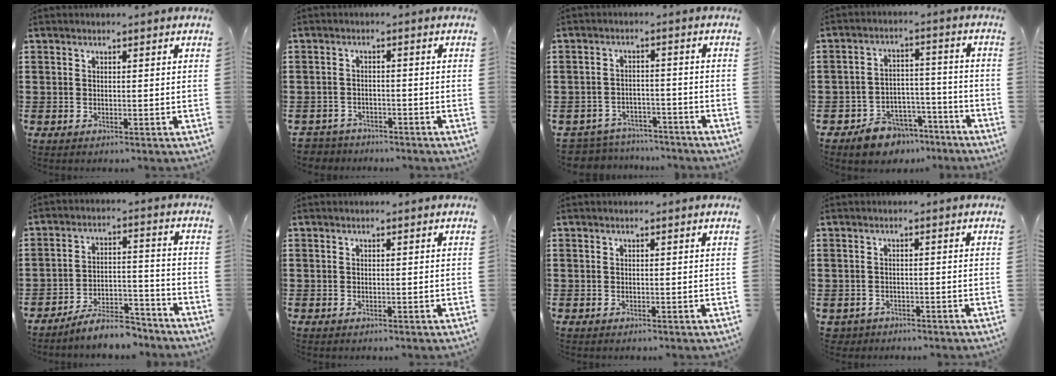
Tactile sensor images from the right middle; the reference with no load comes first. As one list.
[{"total": 2.7, "force": [-2.6, 0.6, -0.3], "torque": [-0.003, 0.000, -0.059]}, {"total": 4.2, "force": [-4.1, 0.7, -0.2], "torque": [-0.012, 0.001, -0.091]}, {"total": 6.2, "force": [-5.6, 2.6, 0.5], "torque": [-0.006, 0.032, -0.109]}, {"total": 6.8, "force": [-6.5, 1.2, 1.9], "torque": [-0.031, 0.014, -0.123]}, {"total": 0.0}, {"total": 0.0}, {"total": 1.1, "force": [-1.0, 0.5, -0.1], "torque": [-0.003, 0.002, -0.024]}]